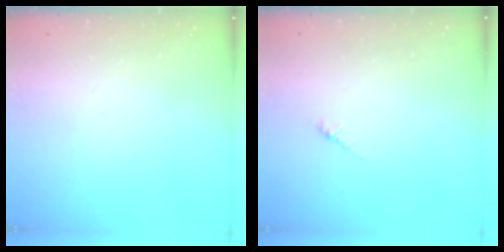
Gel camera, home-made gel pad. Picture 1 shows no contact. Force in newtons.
{"total": 1.5, "press": 1.4, "slide": 0.5}